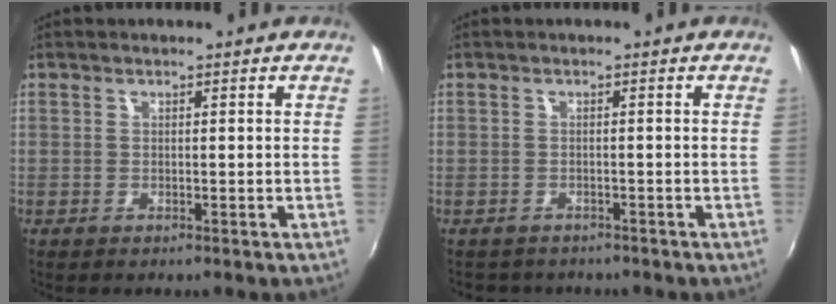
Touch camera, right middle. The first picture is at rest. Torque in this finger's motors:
{"motor_torque": [0.00, -0.04, 0.00, 0.00]}